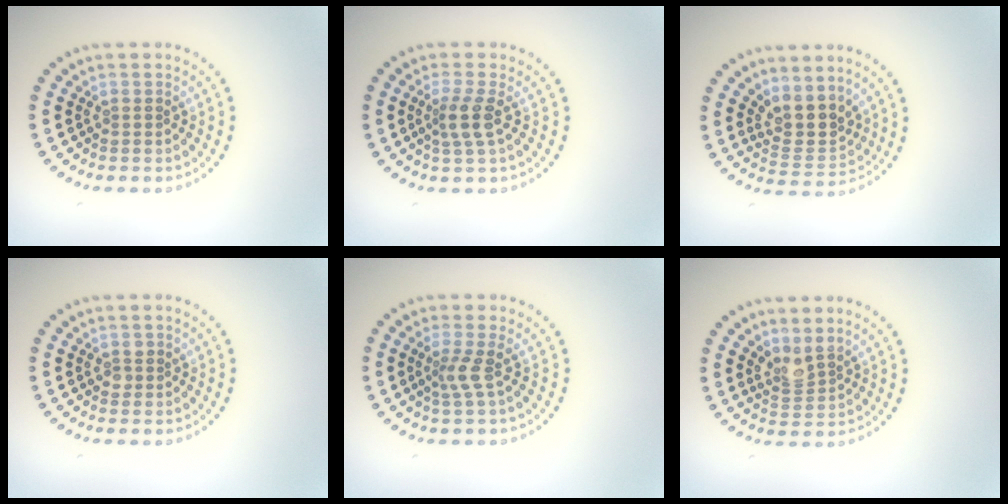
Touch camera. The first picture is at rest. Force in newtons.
{"total": 2.2, "press": 1.8, "slide": 1.3}
{"total": 3.8, "press": 3.2, "slide": 2.1}
{"total": 1.0, "press": 0.9, "slide": 0.2}
{"total": 2.0, "press": 1.4, "slide": 1.5}
{"total": 2.1, "press": 1.6, "slide": 1.3}